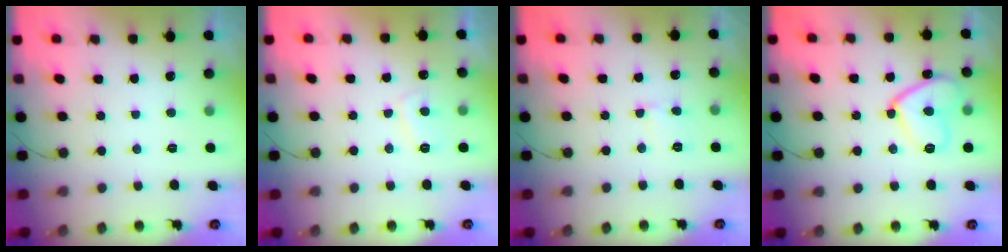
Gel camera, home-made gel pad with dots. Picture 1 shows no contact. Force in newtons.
{"total": 3.5, "press": 3.4, "slide": 0.6}
{"total": 3.0, "press": 3.0, "slide": 0.3}
{"total": 11.8, "press": 11.7, "slide": 1.2}